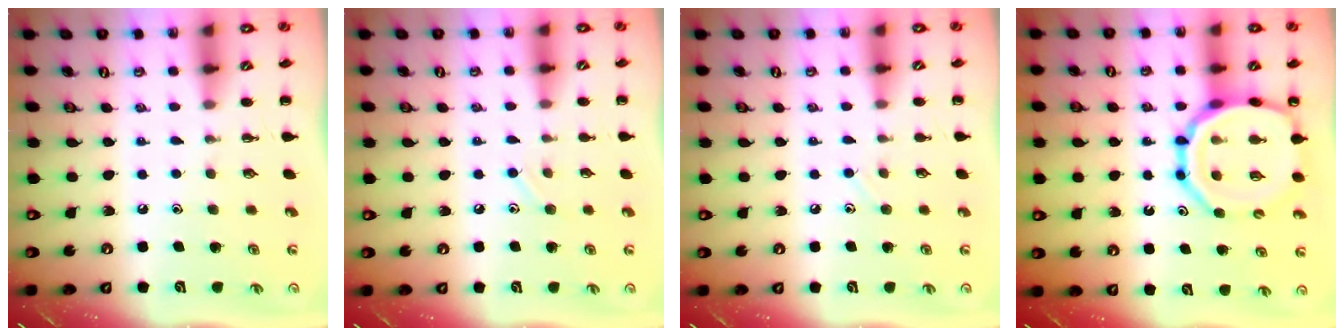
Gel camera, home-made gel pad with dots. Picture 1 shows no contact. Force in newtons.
{"total": 6.4, "press": 6.1, "slide": 2.0}
{"total": 4.2, "press": 3.9, "slide": 1.5}
{"total": 18.4, "press": 18.2, "slide": 2.8}